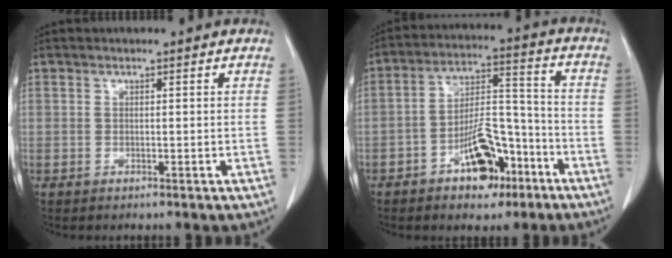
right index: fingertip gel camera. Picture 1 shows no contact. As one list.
[{"total": 10.8, "force": [-5.9, 5.0, 7.5], "torque": [-0.131, 0.023, -0.089]}]